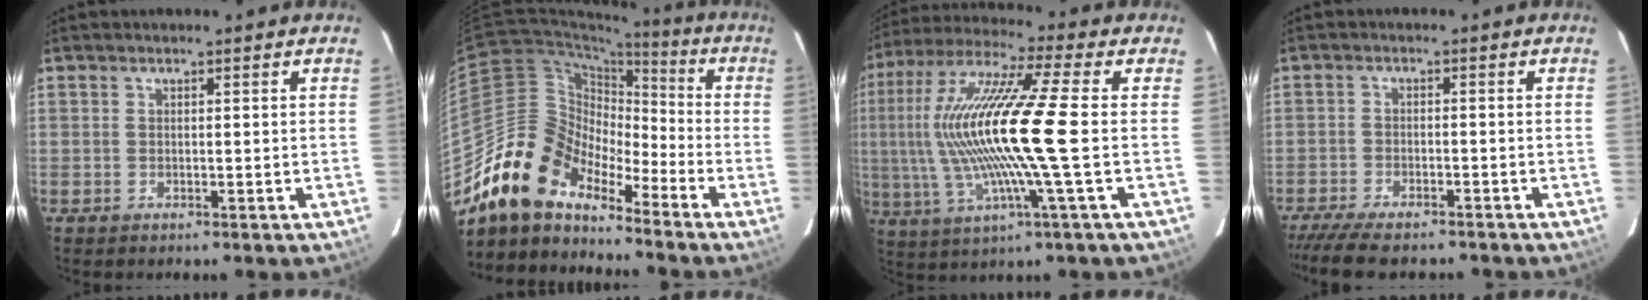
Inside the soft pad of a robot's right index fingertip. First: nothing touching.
{"total": 14.5, "force": [-12.0, 6.5, 4.9], "torque": [-0.092, 0.021, -0.238]}
{"total": 21.0, "force": [0.9, 1.3, 20.9], "torque": [-0.399, 0.003, 0.007]}
{"total": 10.7, "force": [-9.3, 2.3, 4.8], "torque": [-0.115, -0.032, -0.155]}